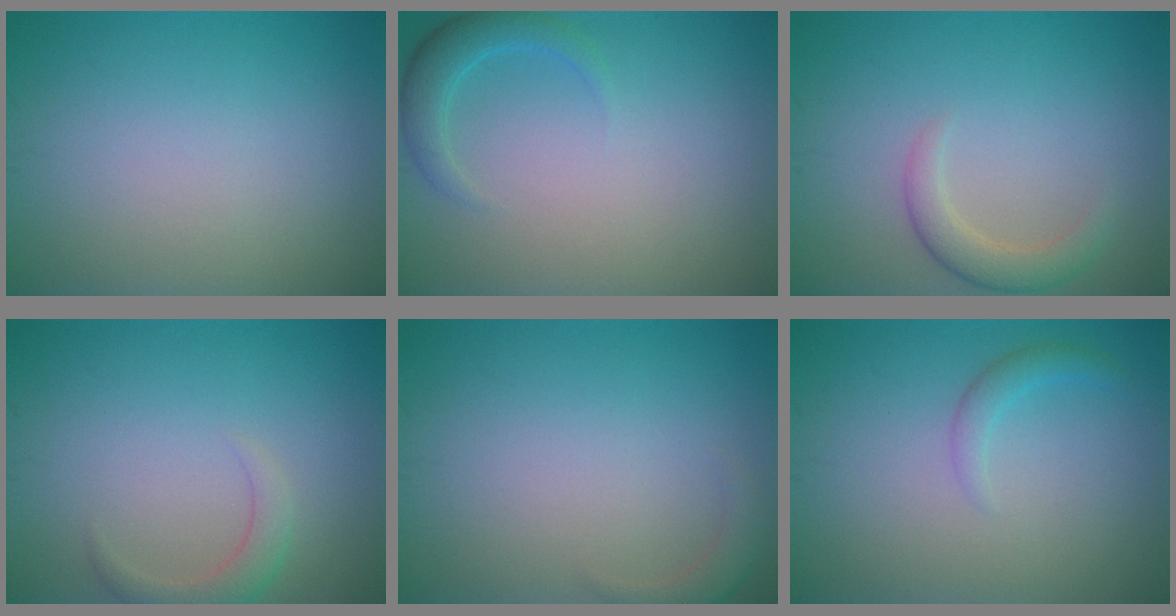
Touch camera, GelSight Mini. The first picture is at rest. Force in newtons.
{"total": 2.4, "press": 2.4, "slide": 0.1}
{"total": 2.5, "press": 2.5, "slide": 0.2}
{"total": 2.2, "press": 2.2, "slide": 0.2}
{"total": 1.6, "press": 1.6, "slide": 0.3}
{"total": 1.5, "press": 1.5, "slide": 0.0}